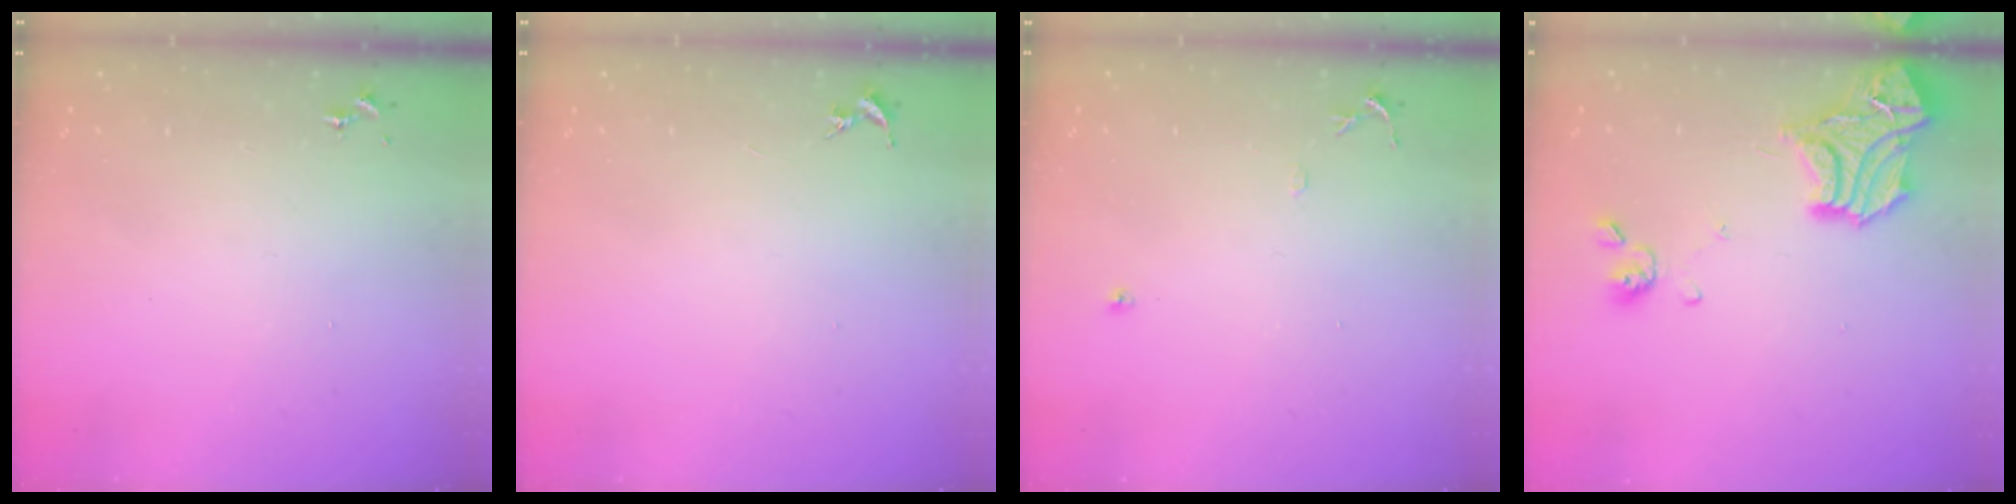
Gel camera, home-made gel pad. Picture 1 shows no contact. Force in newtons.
{"total": 0.0}
{"total": 7.7, "press": 7.7, "slide": 0.8}
{"total": 17.6, "press": 17.6, "slide": 1.7}